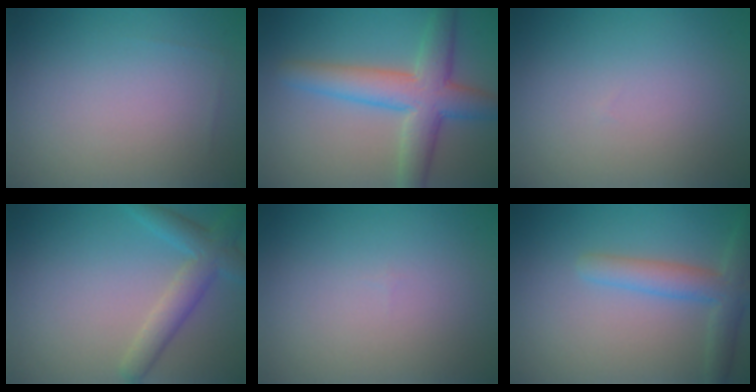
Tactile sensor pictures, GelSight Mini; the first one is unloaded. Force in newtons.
{"total": 6.5, "press": 6.5, "slide": 0.1}
{"total": 0.0}
{"total": 3.7, "press": 3.7, "slide": 0.2}
{"total": 0.0}
{"total": 3.5, "press": 3.5, "slide": 0.2}